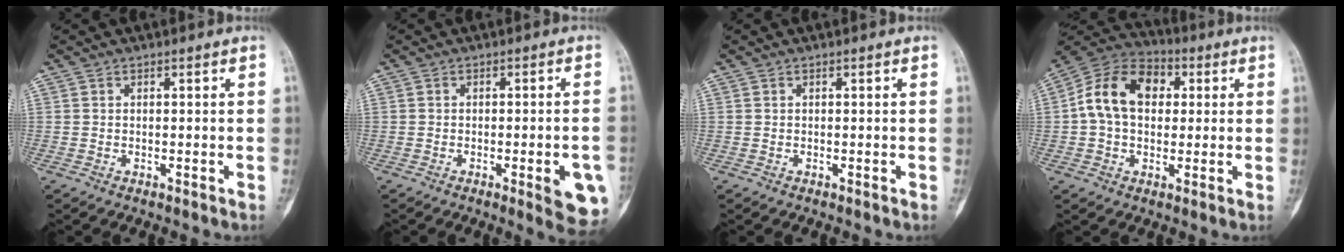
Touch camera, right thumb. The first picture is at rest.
{"total": 8.8, "force": [-2.9, 2.1, 8.0], "torque": [-0.083, 0.001, -0.030]}
{"total": 0.0}
{"total": 13.8, "force": [2.0, 9.8, 9.5], "torque": [-0.148, 0.028, 0.024]}